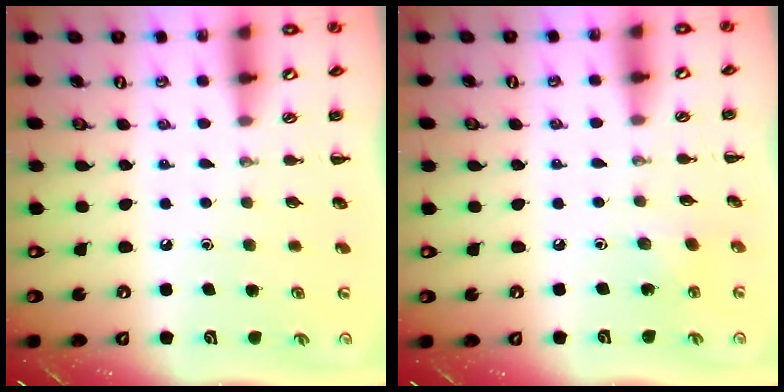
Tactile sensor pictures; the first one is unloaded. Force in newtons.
{"total": 2.8, "press": 2.7, "slide": 0.9}